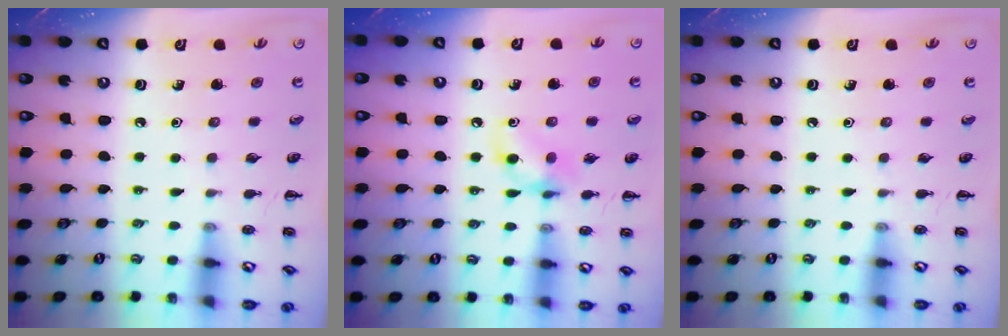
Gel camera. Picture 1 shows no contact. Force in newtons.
{"total": 8.1, "press": 8.0, "slide": 0.7}
{"total": 0.0}